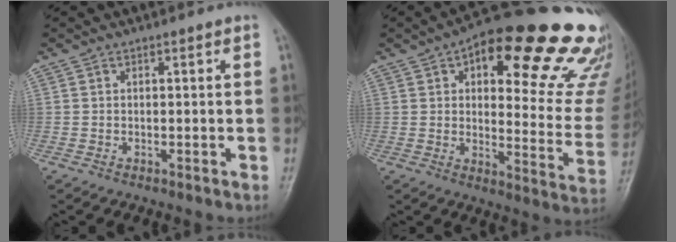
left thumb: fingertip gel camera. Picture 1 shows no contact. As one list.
[{"total": 27.5, "force": [16.2, 9.8, 20.0], "torque": [-0.220, -0.050, 0.204]}]